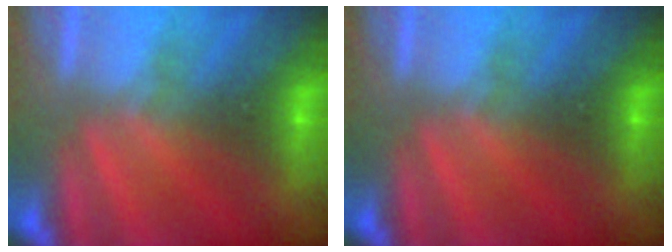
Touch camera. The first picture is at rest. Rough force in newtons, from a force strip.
{"total": 0.0}